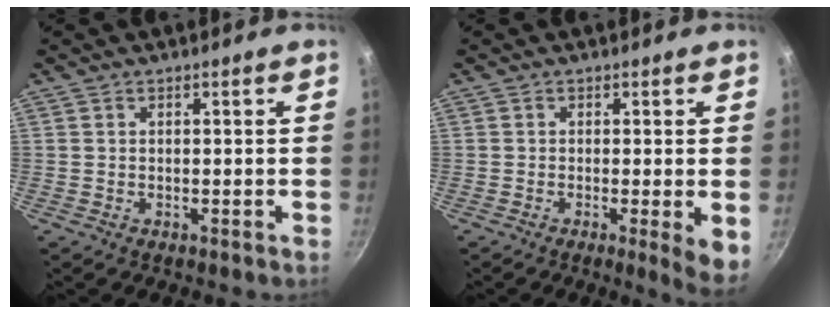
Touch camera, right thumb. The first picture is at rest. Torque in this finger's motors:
{"motor_torque": [-0.07, 0.17, -0.11, 0.01, 0.05]}